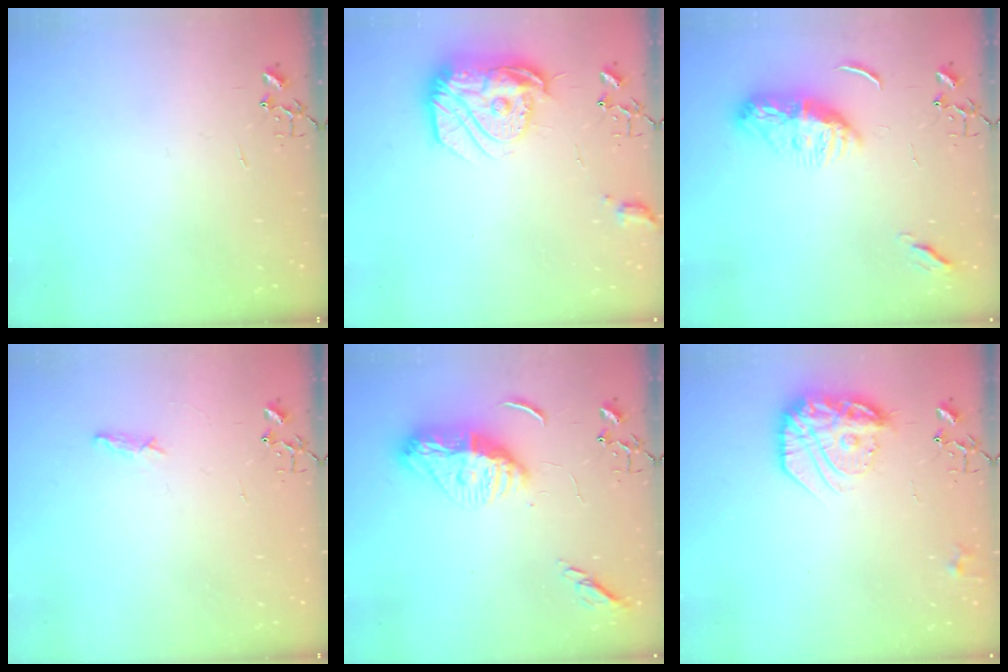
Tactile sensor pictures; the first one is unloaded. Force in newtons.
{"total": 17.7, "press": 17.6, "slide": 1.4}
{"total": 10.4, "press": 10.3, "slide": 0.7}
{"total": 5.9, "press": 5.8, "slide": 0.7}
{"total": 13.7, "press": 13.6, "slide": 1.2}
{"total": 17.3, "press": 17.3, "slide": 1.3}